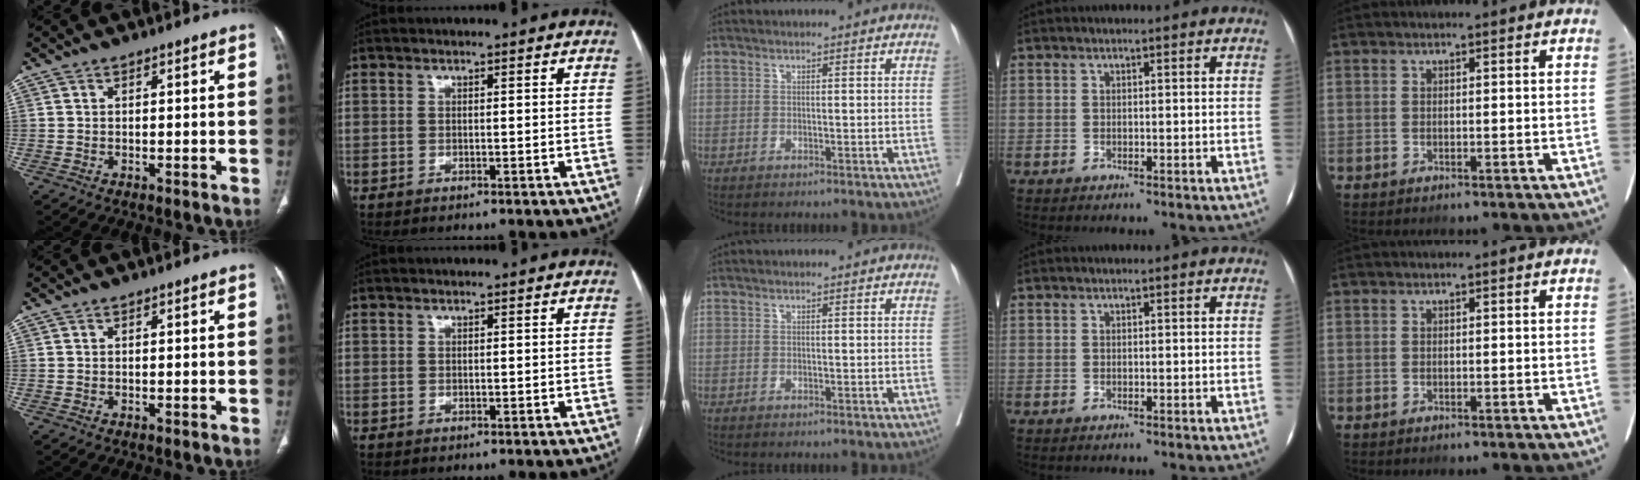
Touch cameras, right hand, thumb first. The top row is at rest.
{}